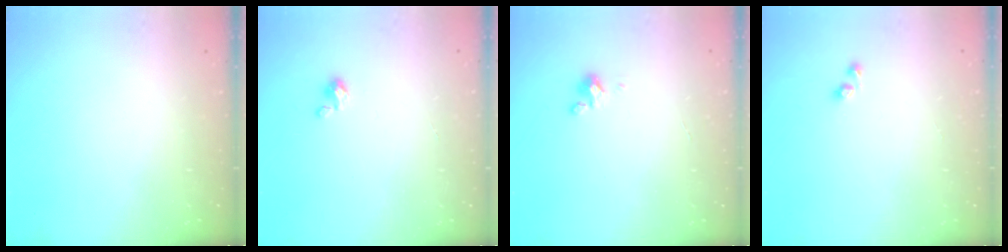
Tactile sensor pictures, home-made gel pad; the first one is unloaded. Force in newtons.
{"total": 2.5, "press": 2.5, "slide": 0.3}
{"total": 2.4, "press": 2.4, "slide": 0.2}
{"total": 2.0, "press": 1.7, "slide": 1.0}